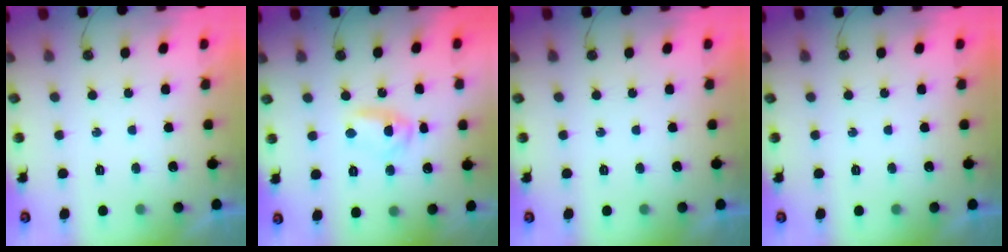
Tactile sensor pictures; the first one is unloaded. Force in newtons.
{"total": 6.0, "press": 6.0, "slide": 0.3}
{"total": 0.0}
{"total": 0.0}